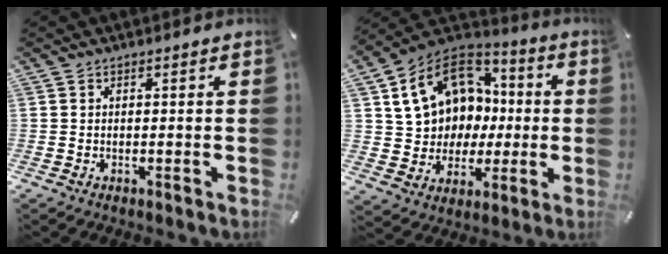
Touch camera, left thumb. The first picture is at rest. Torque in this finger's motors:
{"motor_torque": [2.44, 2.57, 0.52, -0.06, 0.45]}